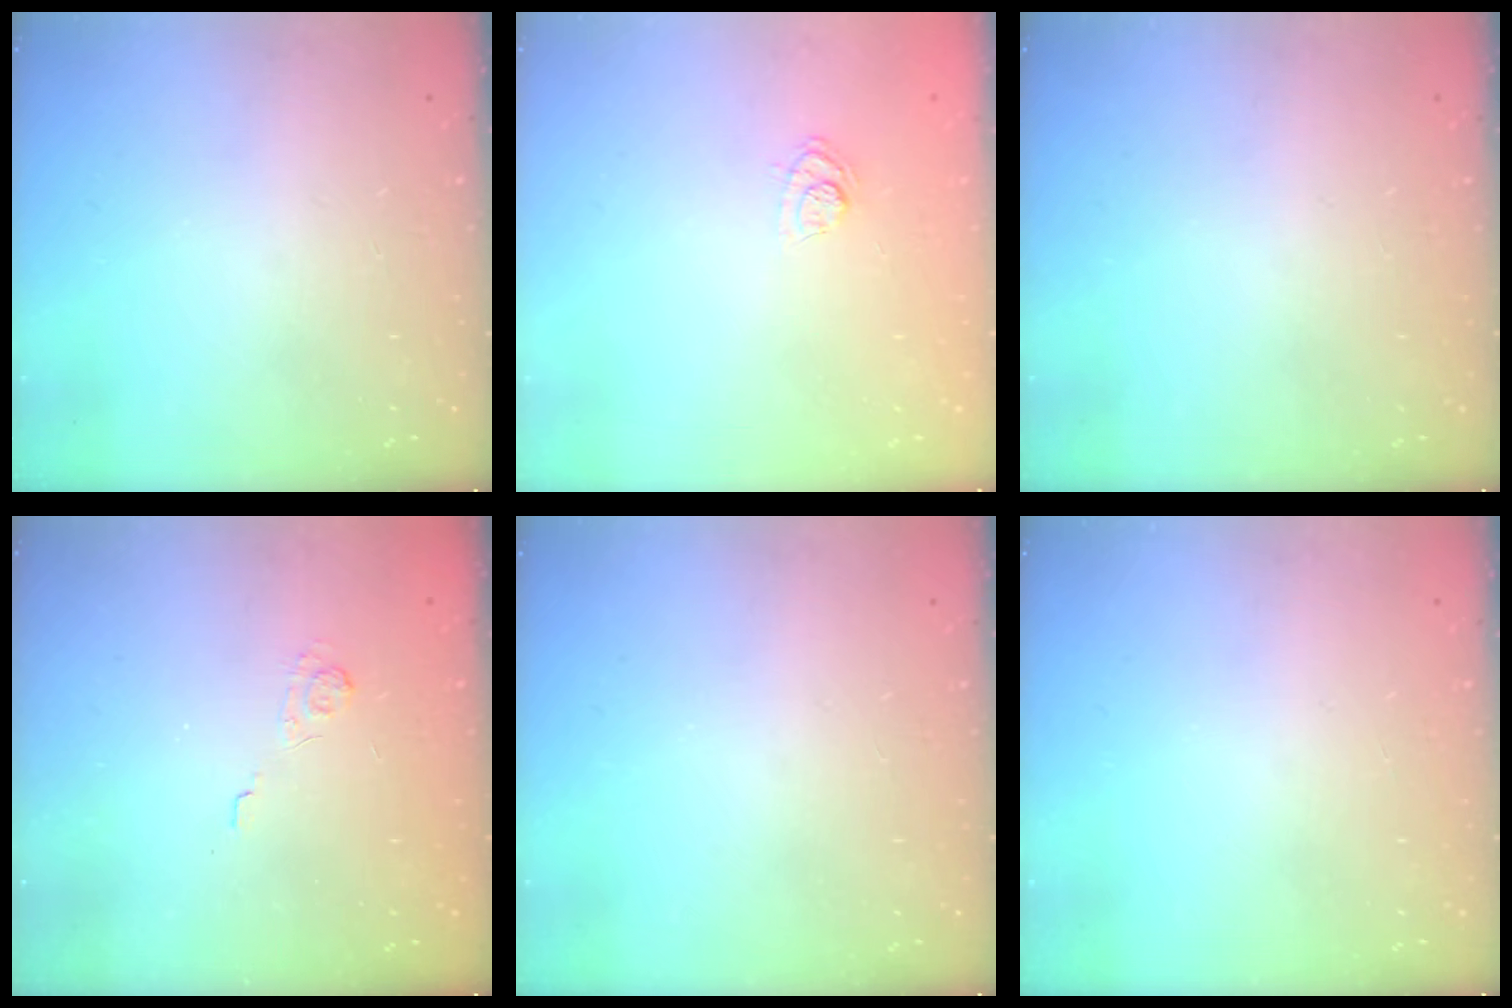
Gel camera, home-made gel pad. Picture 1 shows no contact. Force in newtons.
{"total": 6.2, "press": 6.0, "slide": 1.6}
{"total": 0.0}
{"total": 2.2, "press": 1.7, "slide": 1.5}
{"total": 0.0}
{"total": 0.0}